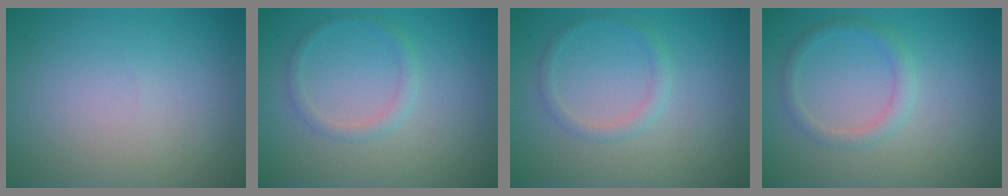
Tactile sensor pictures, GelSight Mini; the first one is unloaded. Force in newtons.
{"total": 1.4, "press": 1.4, "slide": 0.1}
{"total": 1.4, "press": 1.4, "slide": 0.1}
{"total": 1.7, "press": 1.7, "slide": 0.1}